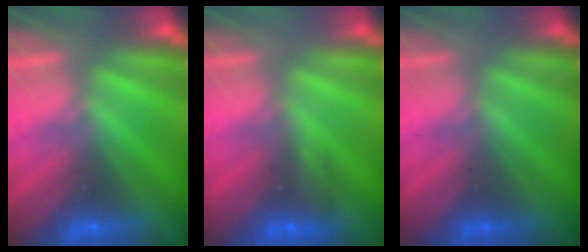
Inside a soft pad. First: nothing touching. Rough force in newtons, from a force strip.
{"total": 2.9}
{"total": 2.4}